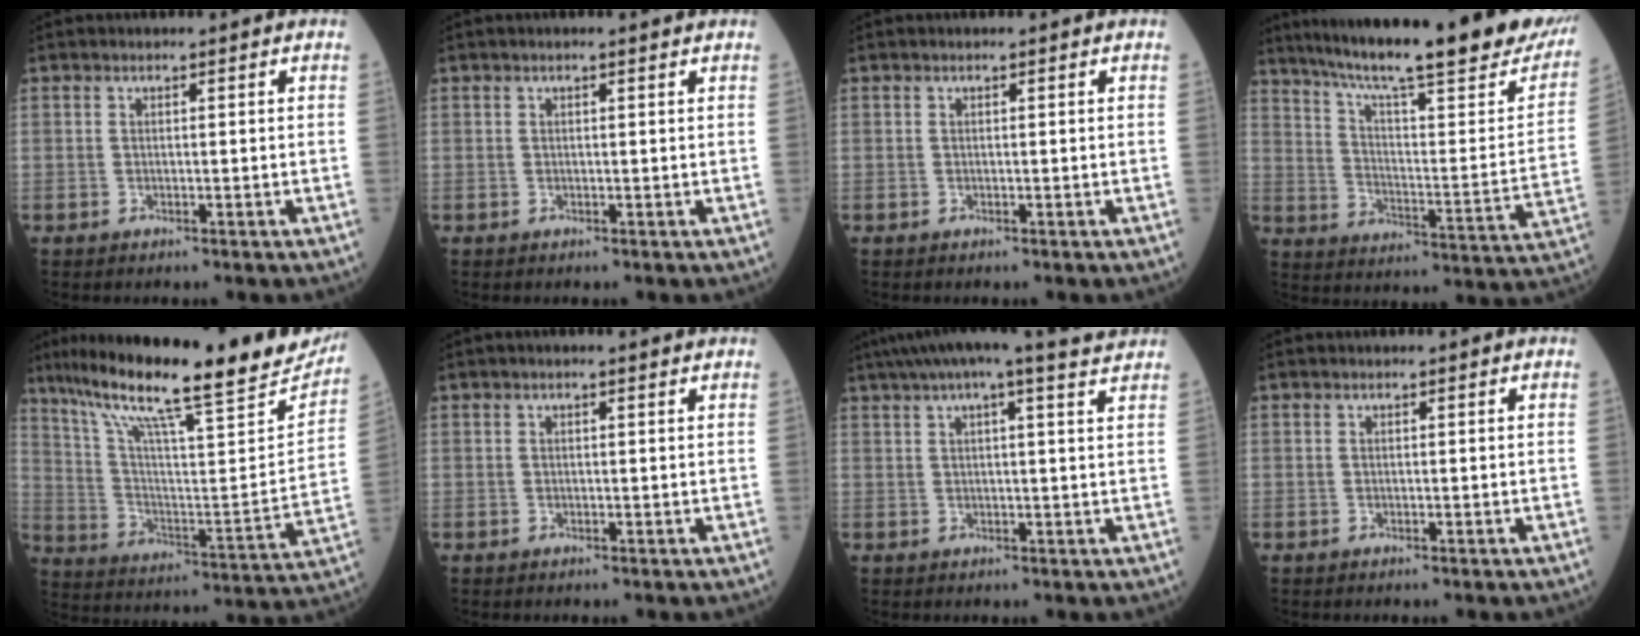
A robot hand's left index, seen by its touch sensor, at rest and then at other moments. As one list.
[{"total": 1.0, "force": [0.8, -0.1, 0.6], "torque": [-0.012, 0.006, 0.012]}, {"total": 0.0}, {"total": 30.9, "force": [24.9, 3.2, 18.0], "torque": [-0.274, -0.051, 0.331]}, {"total": 27.9, "force": [21.8, 3.7, 17.0], "torque": [-0.286, -0.002, 0.315]}, {"total": 1.0, "force": [0.7, 0.1, 0.7], "torque": [-0.014, 0.010, 0.010]}, {"total": 11.1, "force": [9.3, -0.1, 5.9], "torque": [-0.101, 0.034, 0.116]}, {"total": 0.0}]